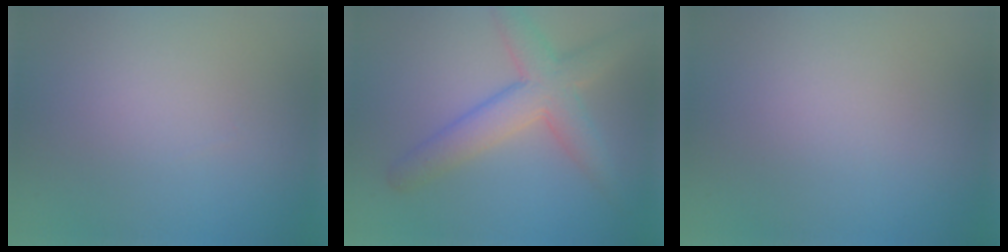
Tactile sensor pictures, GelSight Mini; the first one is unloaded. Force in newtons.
{"total": 4.9, "press": 4.9, "slide": 0.3}
{"total": 0.0}